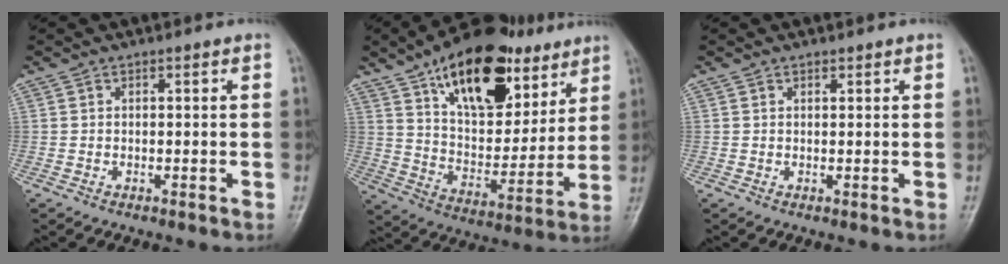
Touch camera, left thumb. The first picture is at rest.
{"total": 24.7, "force": [13.5, 12.7, 16.3], "torque": [-0.211, -0.039, 0.225]}
{"total": 0.7, "force": [0.6, 0.4, 0.1], "torque": [0.000, -0.005, 0.009]}